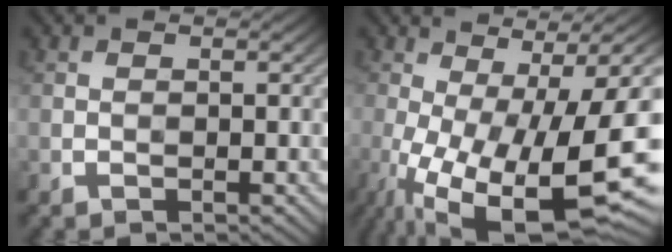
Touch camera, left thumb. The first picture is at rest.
{"total": 18.5, "force": [-6.4, 5.8, 16.3], "torque": [-0.289, -0.031, -0.097]}